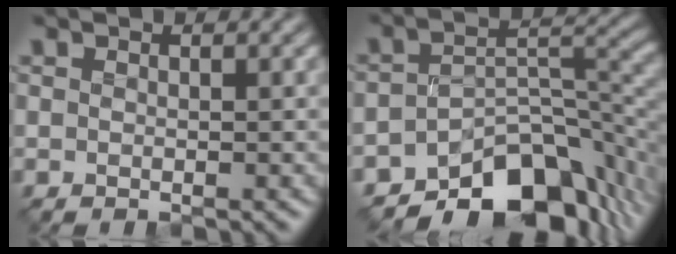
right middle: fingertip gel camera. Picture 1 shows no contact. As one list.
[{"total": 10.3, "force": [-7.5, 4.5, 5.4], "torque": [-0.059, -0.011, -0.126]}]